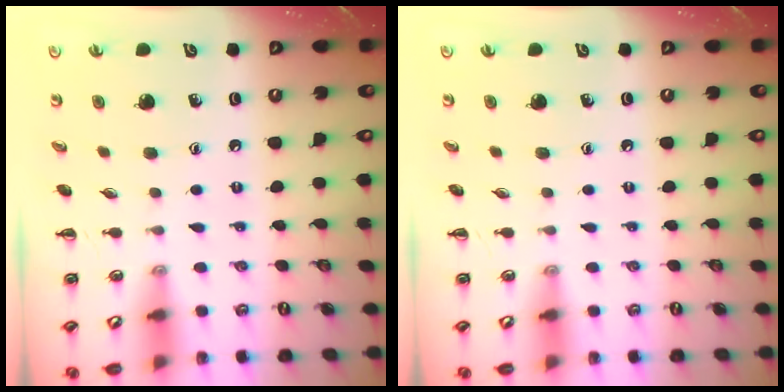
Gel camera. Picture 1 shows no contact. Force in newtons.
{"total": 0.0}